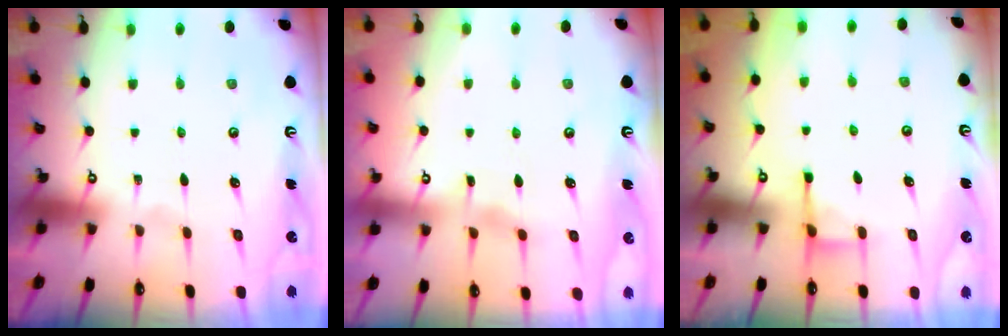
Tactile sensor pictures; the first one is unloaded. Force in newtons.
{"total": 3.3, "press": 3.3, "slide": 0.4}
{"total": 4.0, "press": 3.9, "slide": 0.6}